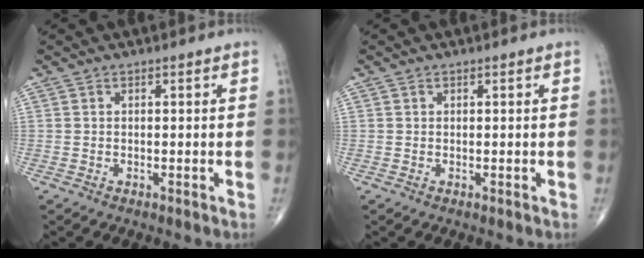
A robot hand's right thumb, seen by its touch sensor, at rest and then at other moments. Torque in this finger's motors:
{"motor_torque": [-0.26, 0.03, -0.15, -0.10, 0.02]}